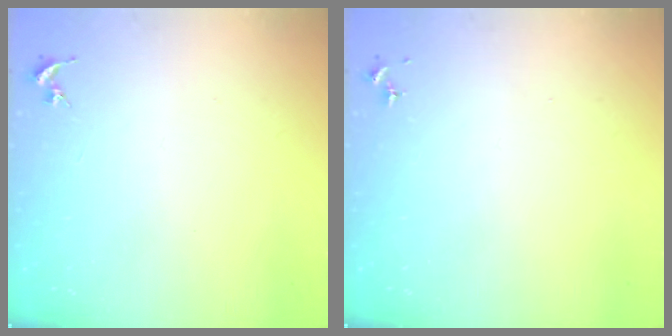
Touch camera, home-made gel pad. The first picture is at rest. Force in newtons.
{"total": 0.0}